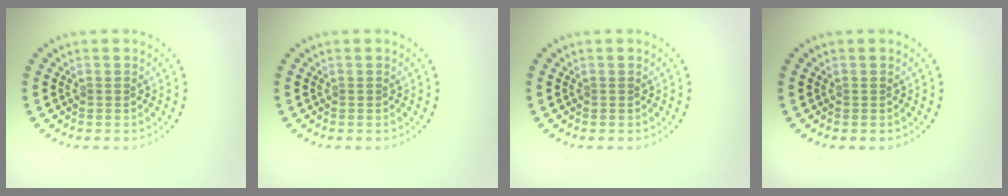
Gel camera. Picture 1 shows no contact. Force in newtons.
{"total": 0.0}
{"total": 0.0}
{"total": 0.0}